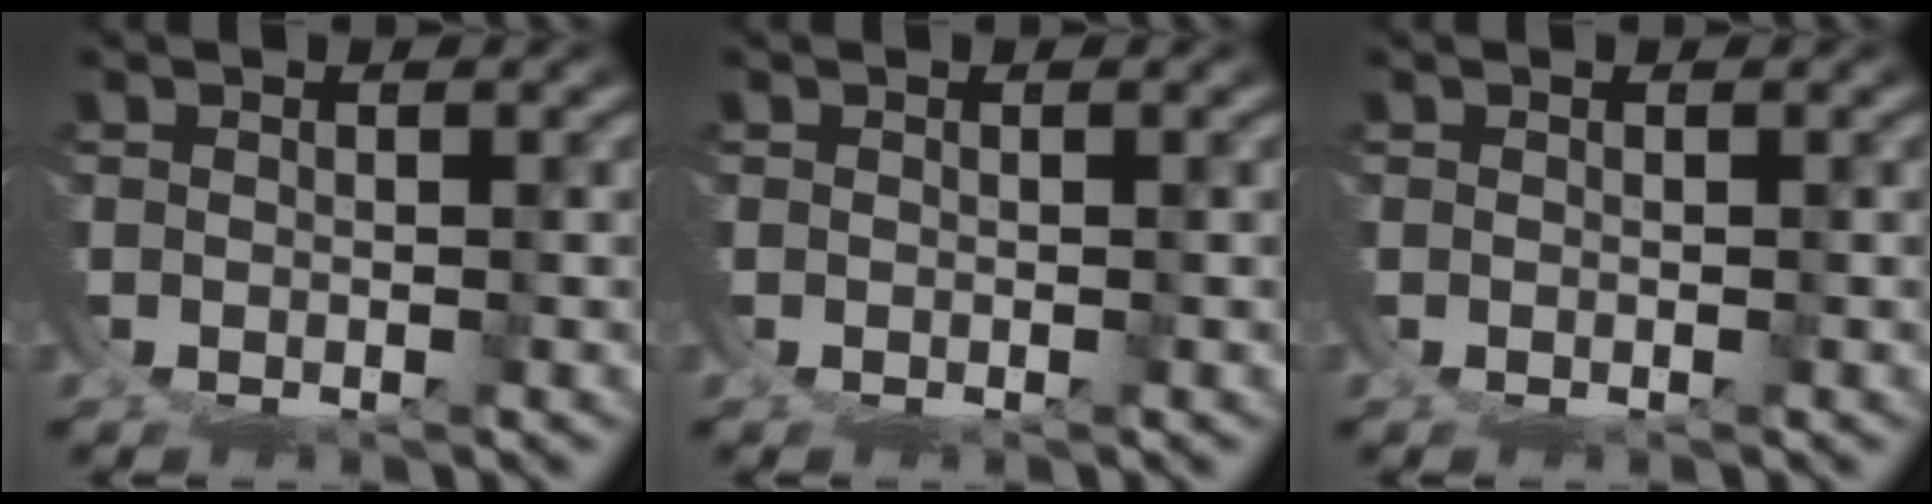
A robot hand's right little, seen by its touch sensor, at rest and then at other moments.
{"total": 0.0}
{"total": 0.0}